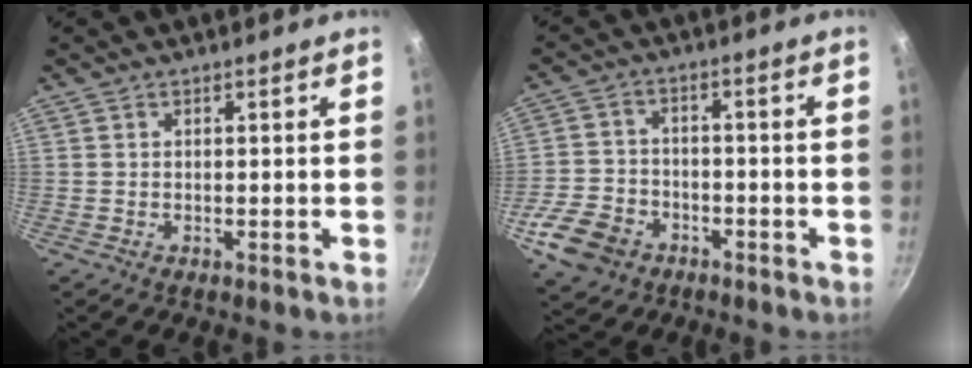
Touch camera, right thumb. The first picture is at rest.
{"total": 9.8, "force": [-4.9, 7.2, 4.6], "torque": [-0.082, 0.032, -0.093]}